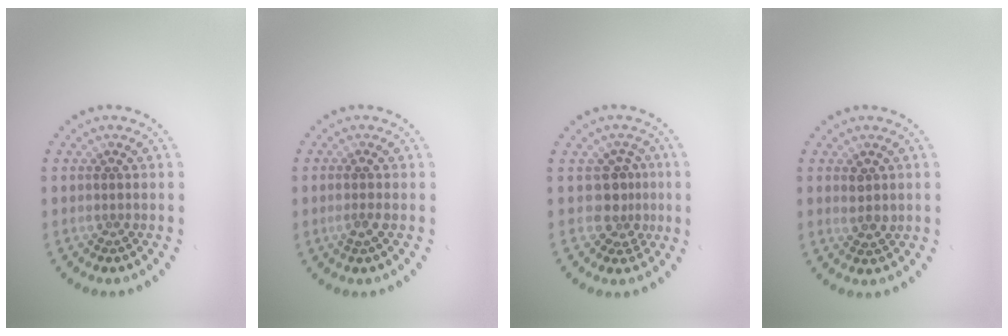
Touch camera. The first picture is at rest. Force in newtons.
{"total": 1.0, "press": 0.9, "slide": 0.4}
{"total": 2.6, "press": 1.9, "slide": 1.7}
{"total": 1.8, "press": 1.7, "slide": 0.7}